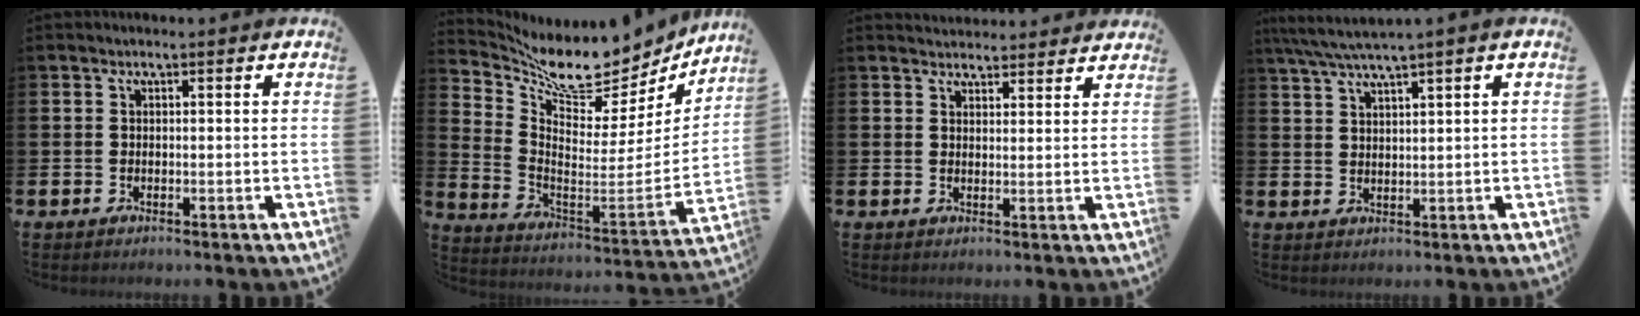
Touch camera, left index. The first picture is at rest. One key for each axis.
{"total": 8.6, "fx": 7.9, "fy": 2.5, "fz": 2.4, "tx": -0.077, "ty": -0.078, "tz": 0.127}
{"total": 3.2, "fx": 3.1, "fy": 0.8, "fz": -0.2, "tx": 0.007, "ty": -0.018, "tz": 0.056}
{"total": 3.7, "fx": 3.1, "fy": -0.7, "fz": 1.8, "tx": -0.048, "ty": -0.006, "tz": 0.057}